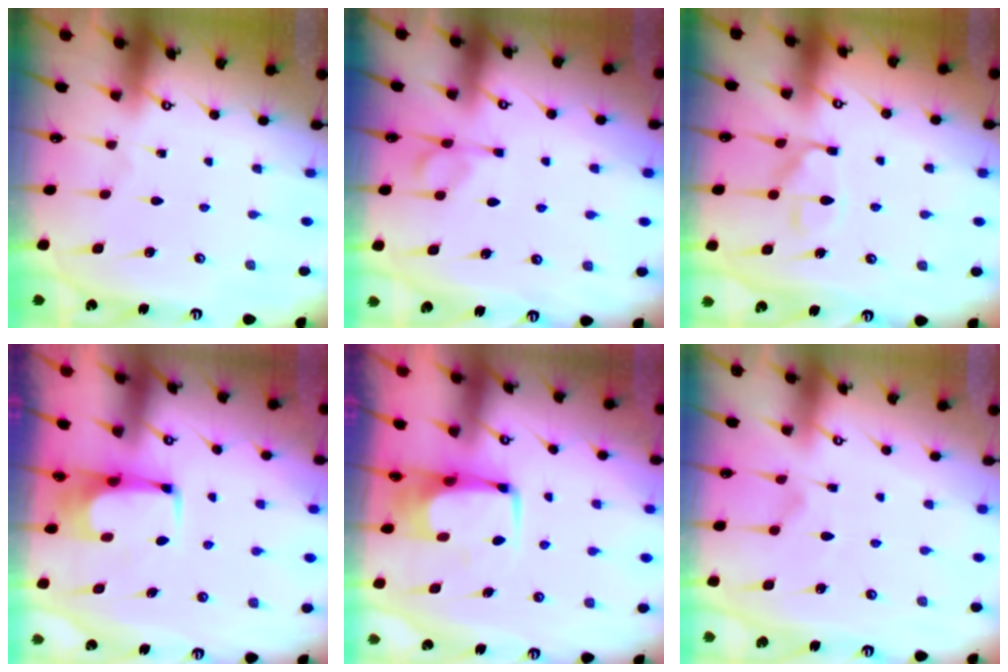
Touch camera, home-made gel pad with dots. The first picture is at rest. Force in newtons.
{"total": 6.1, "press": 6.1, "slide": 0.5}
{"total": 11.6, "press": 11.5, "slide": 1.2}
{"total": 1.6, "press": 1.5, "slide": 0.3}
{"total": 5.3, "press": 5.3, "slide": 0.5}
{"total": 2.1, "press": 1.6, "slide": 1.3}